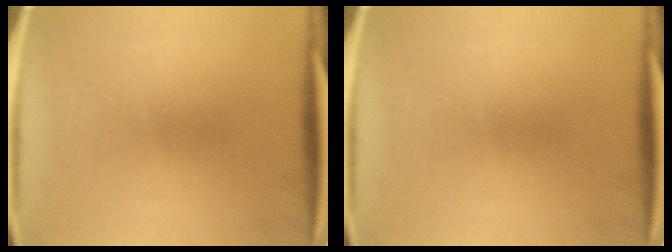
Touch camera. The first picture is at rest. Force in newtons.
{"total": 0.0}